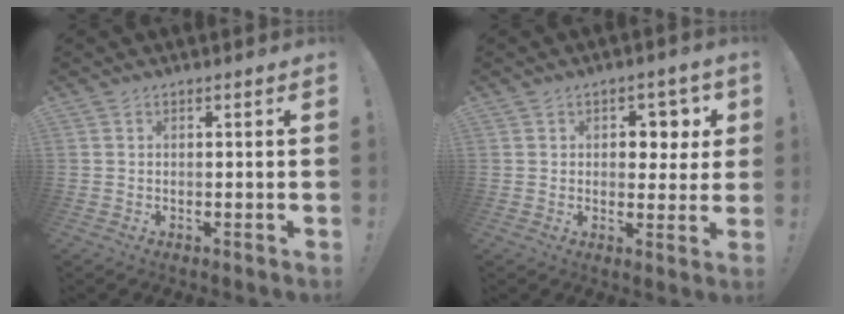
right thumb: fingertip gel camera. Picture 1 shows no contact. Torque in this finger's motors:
{"motor_torque": [0.99, 1.03, 0.02, 0.04, 0.00]}